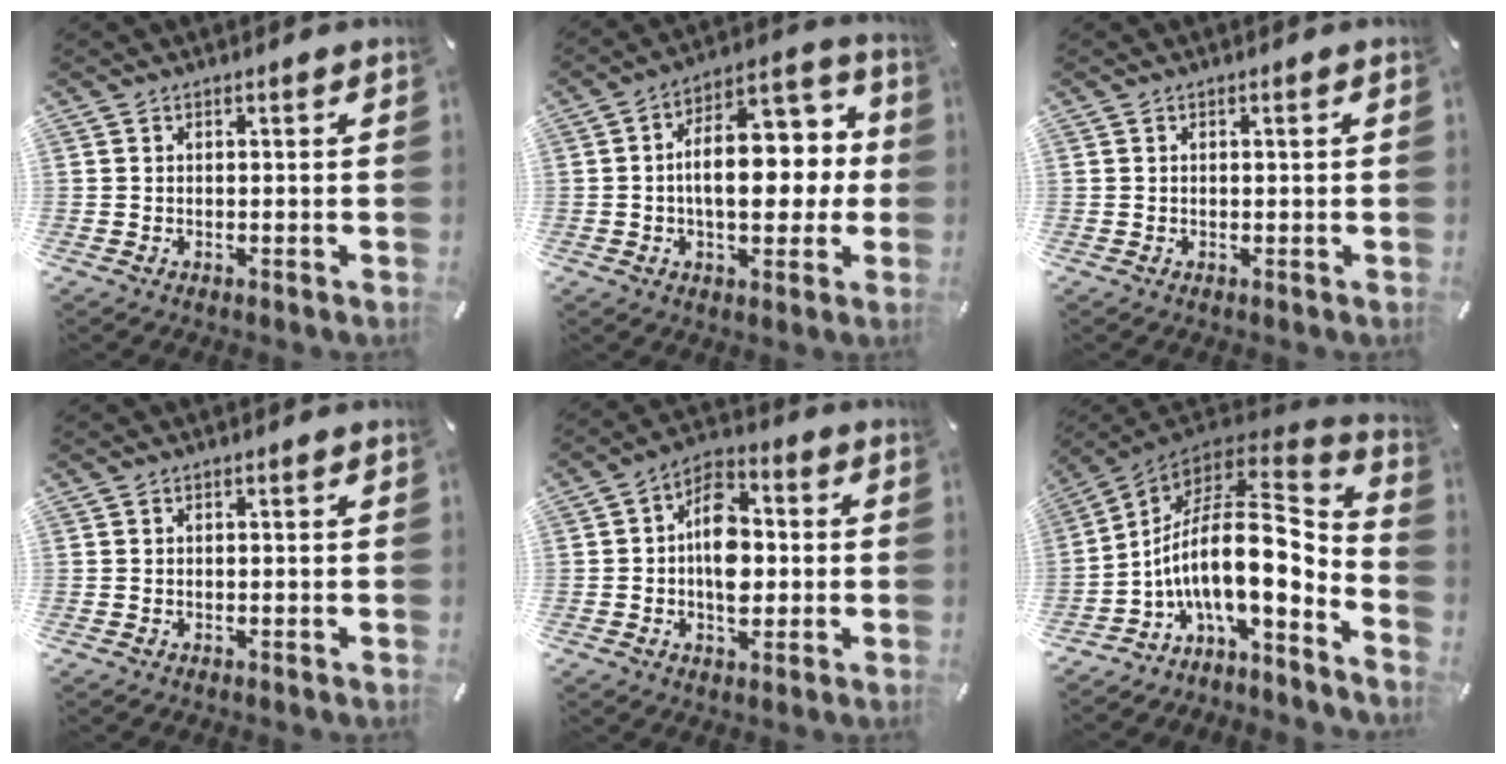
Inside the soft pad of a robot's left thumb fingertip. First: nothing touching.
{"total": 16.6, "force": [0.6, 9.8, 13.3], "torque": [-0.173, -0.006, 0.012]}
{"total": 0.6, "force": [0.1, 0.1, 0.6], "torque": [-0.012, 0.001, 0.001]}
{"total": 0.0}
{"total": 10.8, "force": [-0.7, 7.2, 8.0], "torque": [-0.128, 0.005, -0.016]}
{"total": 19.2, "force": [-0.5, 9.0, 16.9], "torque": [-0.311, -0.044, -0.017]}